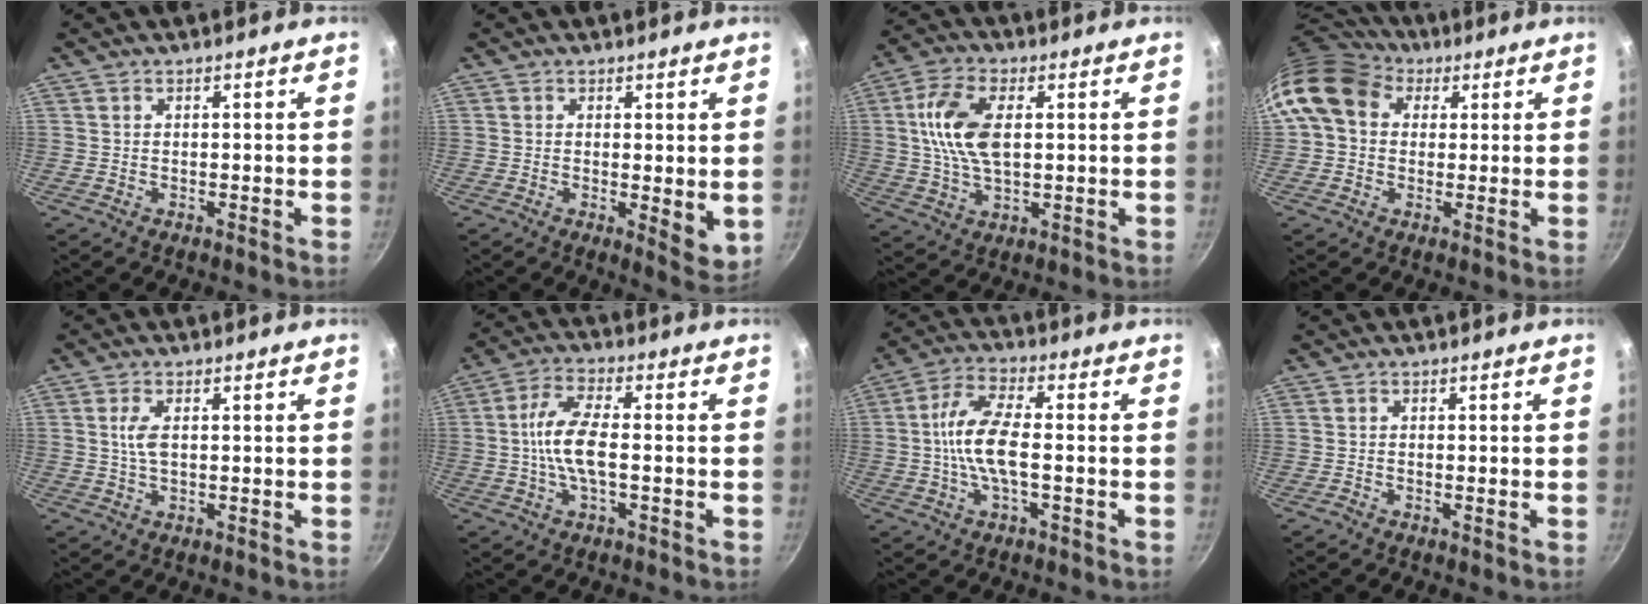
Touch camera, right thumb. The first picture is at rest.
{"total": 5.3, "force": [0.2, 2.1, 4.9], "torque": [-0.068, -0.021, 0.004]}
{"total": 11.7, "force": [1.9, 6.3, 9.8], "torque": [-0.183, 0.010, 0.032]}
{"total": 12.8, "force": [4.1, 10.1, 6.9], "torque": [-0.109, 0.018, 0.058]}
{"total": 3.5, "force": [0.5, 1.6, 3.1], "torque": [-0.064, 0.004, 0.008]}
{"total": 8.5, "force": [-0.8, 3.2, 7.8], "torque": [-0.158, 0.020, -0.024]}
{"total": 9.9, "force": [-1.0, 3.6, 9.1], "torque": [-0.186, 0.024, -0.032]}
{"total": 0.7, "force": [-0.5, 0.1, 0.5], "torque": [-0.023, 0.006, -0.013]}